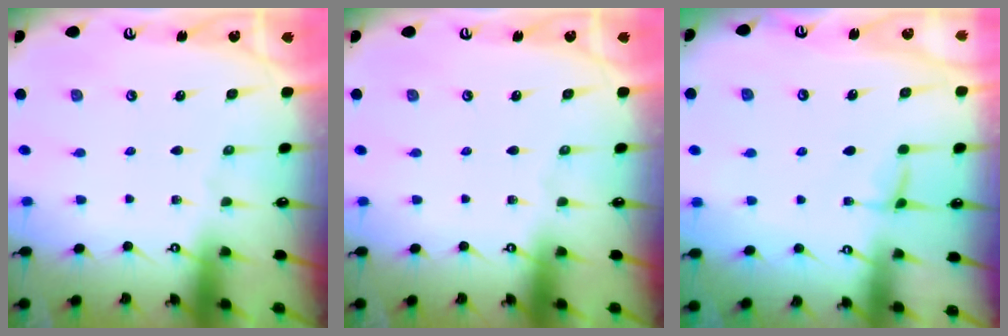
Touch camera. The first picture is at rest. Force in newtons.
{"total": 0.0}
{"total": 1.5, "press": 1.4, "slide": 0.5}